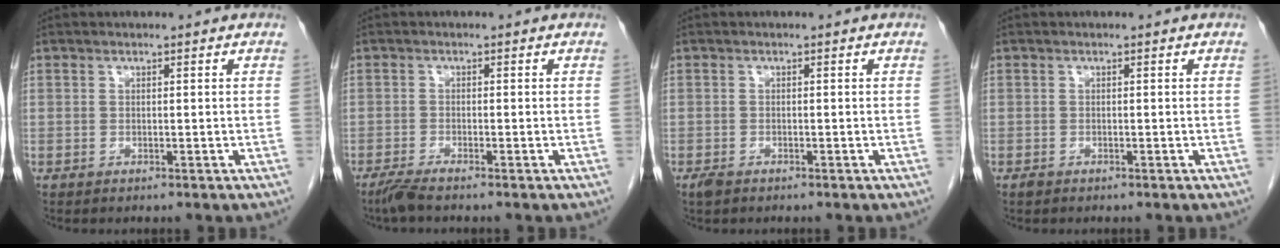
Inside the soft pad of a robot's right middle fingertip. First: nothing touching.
{"total": 2.4, "force": [-2.0, -0.1, 1.3], "torque": [-0.034, -0.007, -0.042]}
{"total": 1.4, "force": [-1.0, 0.6, 0.7], "torque": [-0.021, -0.003, -0.015]}
{"total": 0.6, "force": [-0.5, 0.3, 0.2], "torque": [-0.010, -0.001, -0.009]}